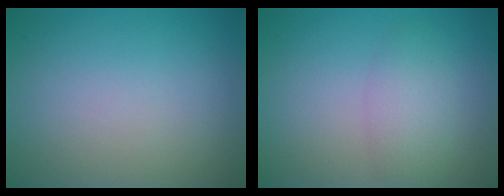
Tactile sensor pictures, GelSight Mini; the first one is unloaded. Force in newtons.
{"total": 2.8, "press": 2.8, "slide": 0.2}